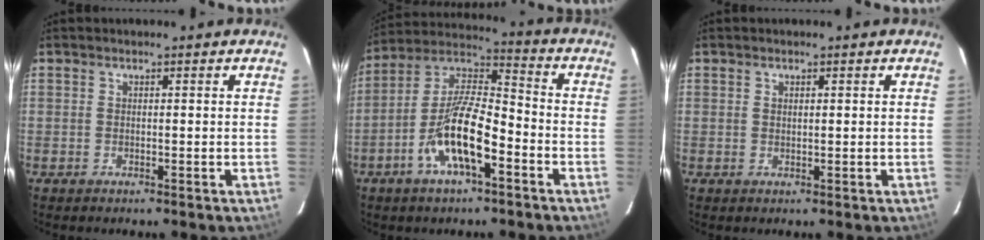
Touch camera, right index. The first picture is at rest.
{"total": 13.8, "force": [-6.2, 4.1, 11.6], "torque": [-0.235, -0.001, -0.119]}
{"total": 0.7, "force": [0.3, 0.4, 0.5], "torque": [-0.008, 0.003, 0.006]}